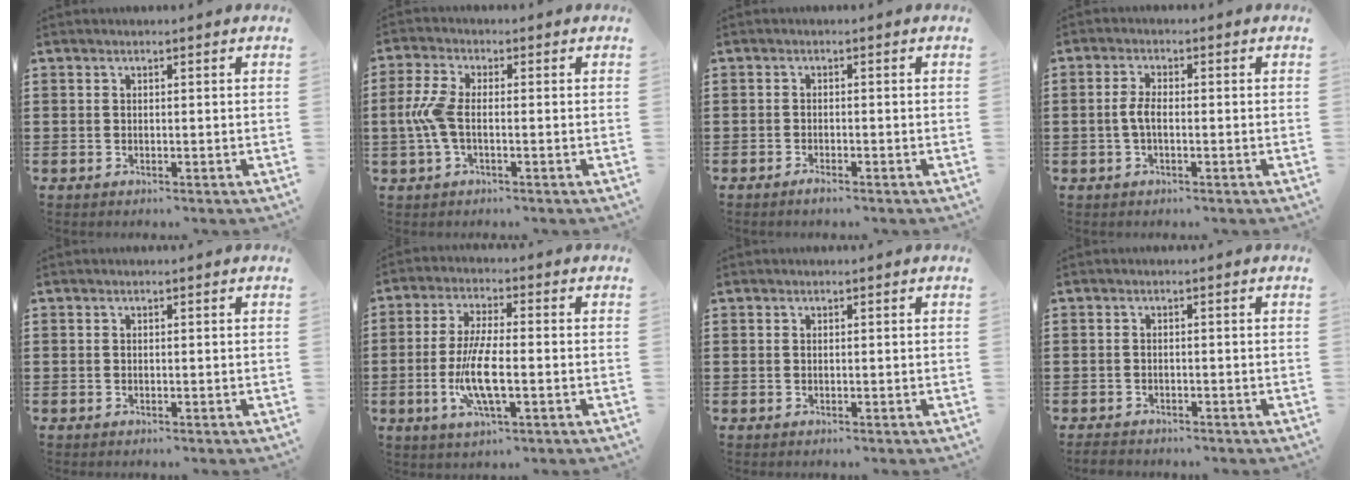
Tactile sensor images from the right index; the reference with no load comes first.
{"total": 5.2, "force": [-0.8, 2.3, 4.6], "torque": [-0.118, -0.007, -0.023]}
{"total": 1.2, "force": [-1.1, 0.1, 0.5], "torque": [-0.012, -0.006, -0.020]}
{"total": 3.0, "force": [-0.6, 1.1, 2.8], "torque": [-0.073, -0.005, -0.018]}
{"total": 0.0}
{"total": 8.2, "force": [-2.1, 2.2, 7.6], "torque": [-0.168, -0.014, -0.045]}
{"total": 0.0}
{"total": 1.4, "force": [-1.4, 0.3, 0.2], "torque": [-0.015, -0.003, -0.031]}